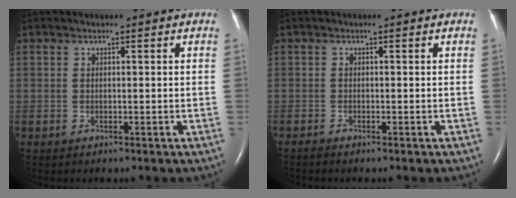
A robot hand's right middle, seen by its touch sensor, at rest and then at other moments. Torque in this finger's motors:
{"motor_torque": [0.05, -0.04, -0.05, -0.01]}